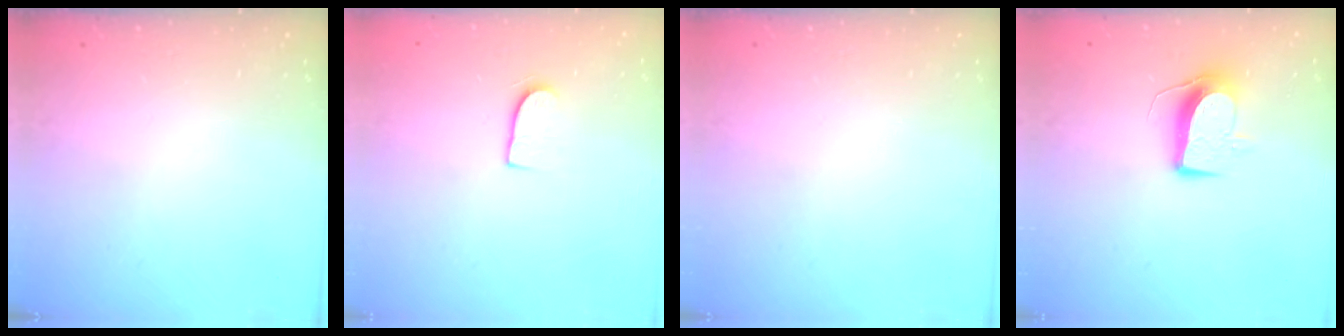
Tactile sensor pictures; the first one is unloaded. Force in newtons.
{"total": 7.1, "press": 7.1, "slide": 0.5}
{"total": 0.0}
{"total": 9.8, "press": 9.7, "slide": 0.8}